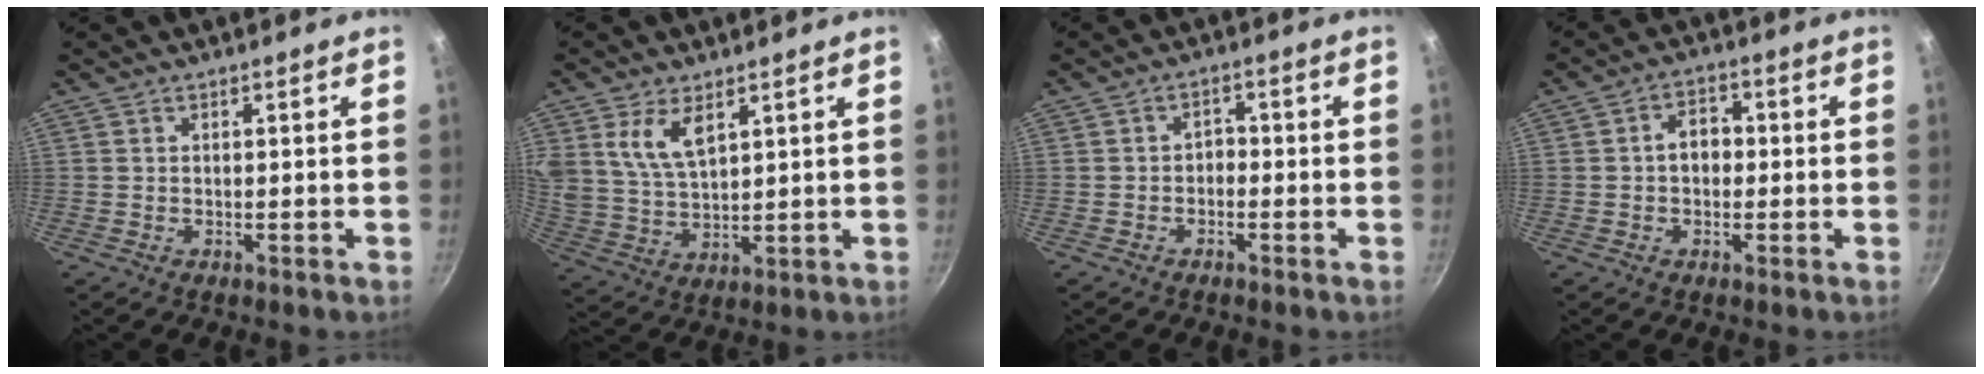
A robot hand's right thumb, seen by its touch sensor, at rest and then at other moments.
{"total": 8.7, "force": [4.4, 4.5, 6.1], "torque": [-0.110, -0.016, 0.097]}
{"total": 2.2, "force": [-0.8, 1.6, 1.3], "torque": [-0.007, 0.014, -0.021]}
{"total": 4.9, "force": [-0.1, 3.5, 3.4], "torque": [-0.040, 0.017, -0.009]}